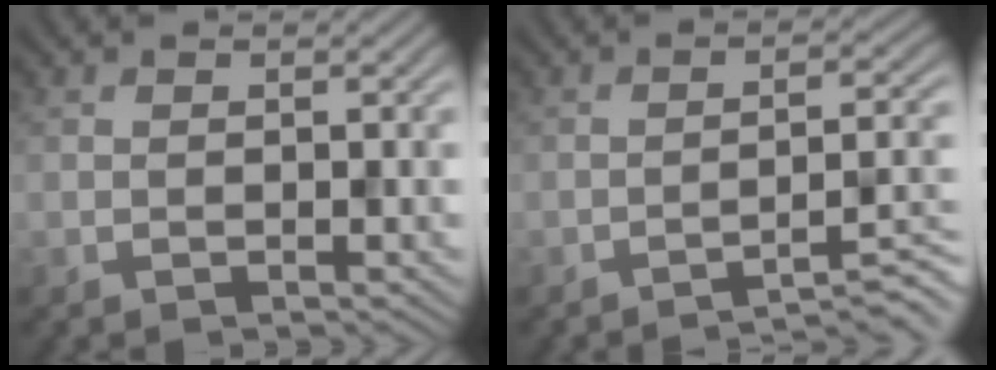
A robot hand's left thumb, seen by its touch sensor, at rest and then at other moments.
{"total": 4.6, "force": [-3.4, 0.4, 3.0], "torque": [-0.039, 0.015, -0.063]}